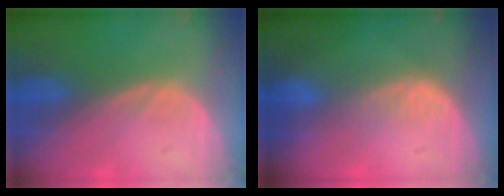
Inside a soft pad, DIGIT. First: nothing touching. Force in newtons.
{"total": 2.7, "press": 2.3, "slide": 1.5}